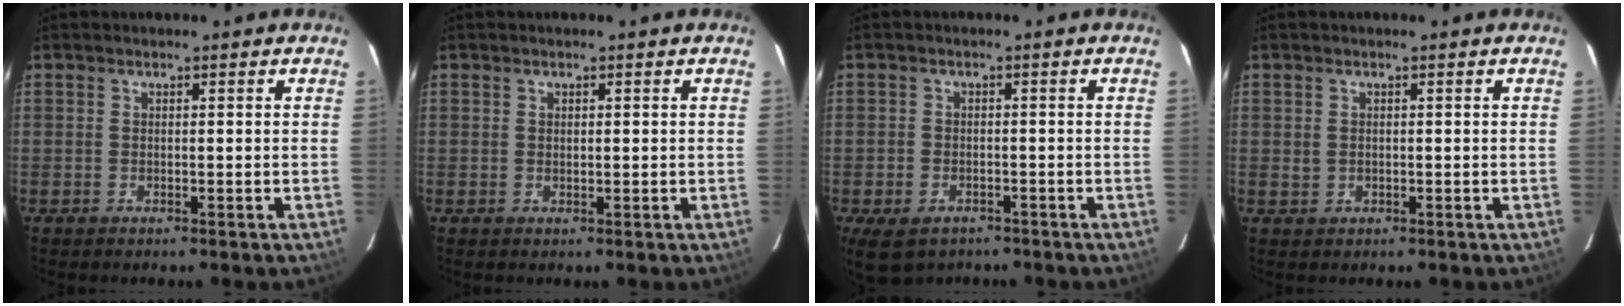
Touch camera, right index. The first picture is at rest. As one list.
[{"total": 0.7, "force": [0.3, 0.4, 0.5], "torque": [-0.009, 0.002, 0.006]}, {"total": 7.9, "force": [-5.0, 4.8, 3.8], "torque": [-0.089, -0.017, -0.074]}, {"total": 1.1, "force": [0.2, 1.0, 0.3], "torque": [-0.005, 0.002, 0.005]}]